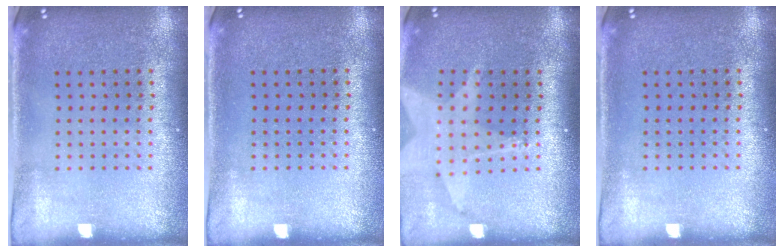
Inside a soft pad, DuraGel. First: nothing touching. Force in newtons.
{"total": 0.0}
{"total": 1.8, "press": 1.4, "slide": 1.0}
{"total": 0.0}